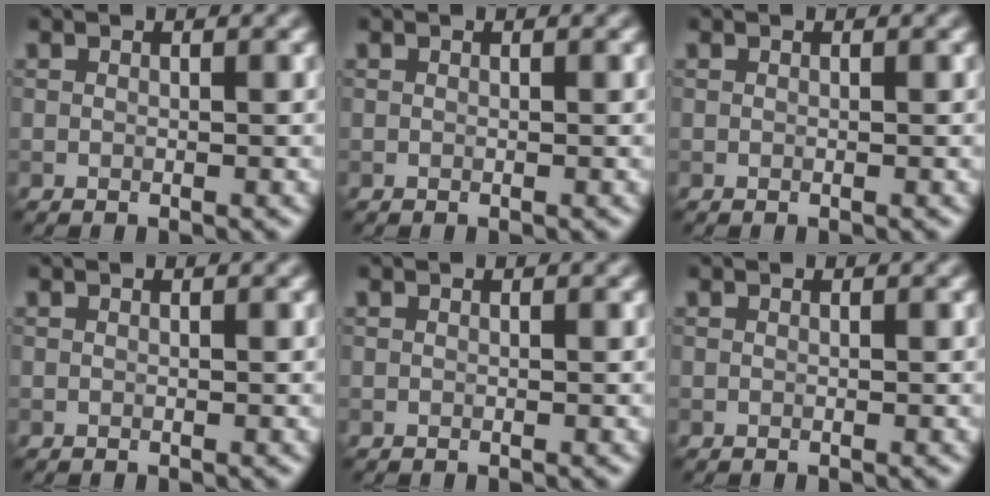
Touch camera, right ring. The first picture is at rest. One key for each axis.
{"total": 0.0}
{"total": 0.0}
{"total": 0.0}
{"total": 0.0}
{"total": 0.0}